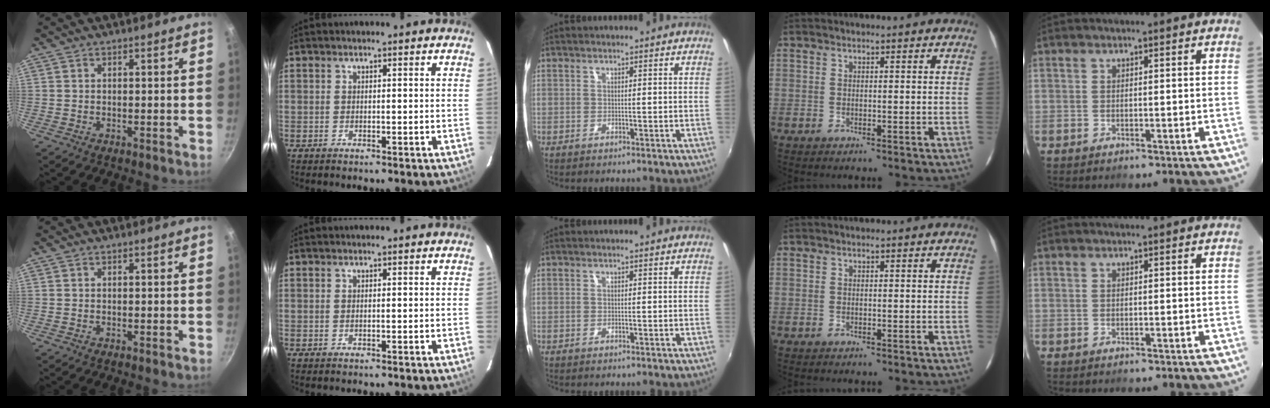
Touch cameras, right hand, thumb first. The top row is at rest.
{}